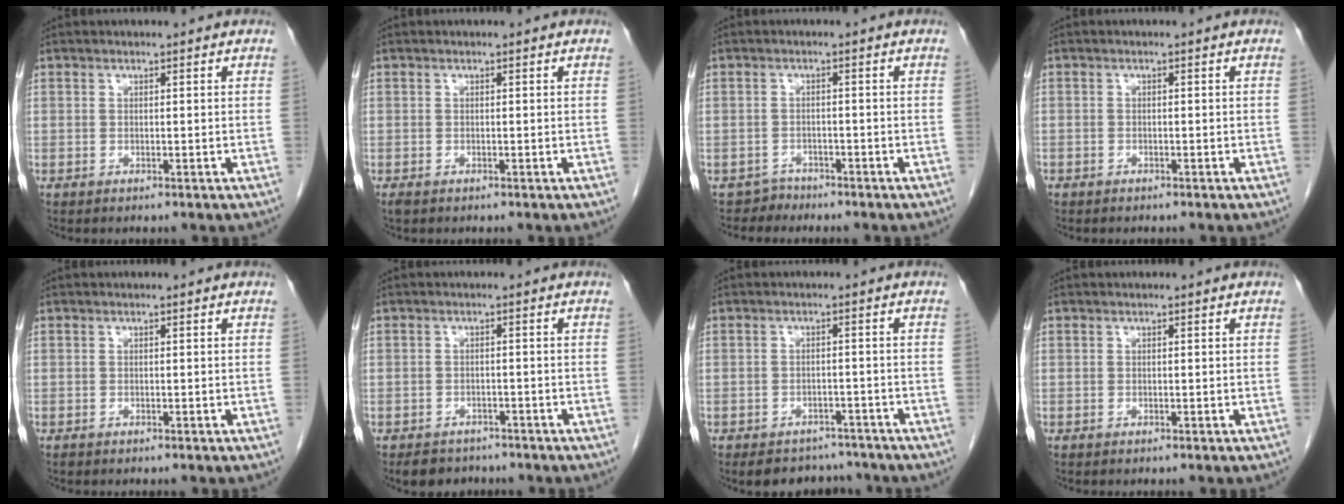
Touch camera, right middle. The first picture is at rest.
{"total": 0.6, "force": [-0.4, 0.3, 0.3], "torque": [-0.011, -0.001, -0.006]}
{"total": 1.9, "force": [-1.6, 0.7, -0.8], "torque": [0.015, 0.001, -0.028]}
{"total": 0.6, "force": [-0.5, 0.4, 0.1], "torque": [-0.007, 0.001, -0.010]}
{"total": 0.0}
{"total": 4.2, "force": [-3.5, 2.3, 0.6], "torque": [-0.008, 0.003, -0.050]}
{"total": 6.5, "force": [-5.7, 2.9, 0.8], "torque": [0.006, 0.008, -0.075]}
{"total": 0.0}